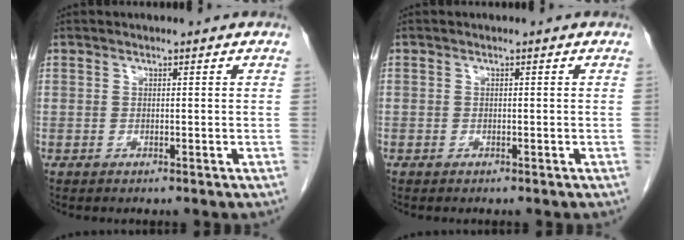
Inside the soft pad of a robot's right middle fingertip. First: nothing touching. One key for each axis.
{"total": 0.0}